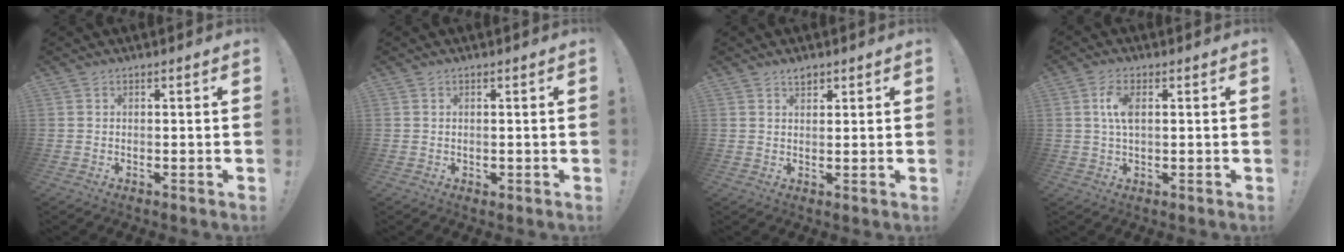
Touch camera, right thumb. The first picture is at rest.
{"total": 0.6, "force": [0.1, 0.6, 0.1], "torque": [0.000, 0.001, 0.002]}
{"total": 2.6, "force": [2.1, 1.0, 1.1], "torque": [-0.007, -0.013, 0.035]}
{"total": 5.9, "force": [1.1, 2.7, 5.2], "torque": [-0.098, -0.003, 0.011]}